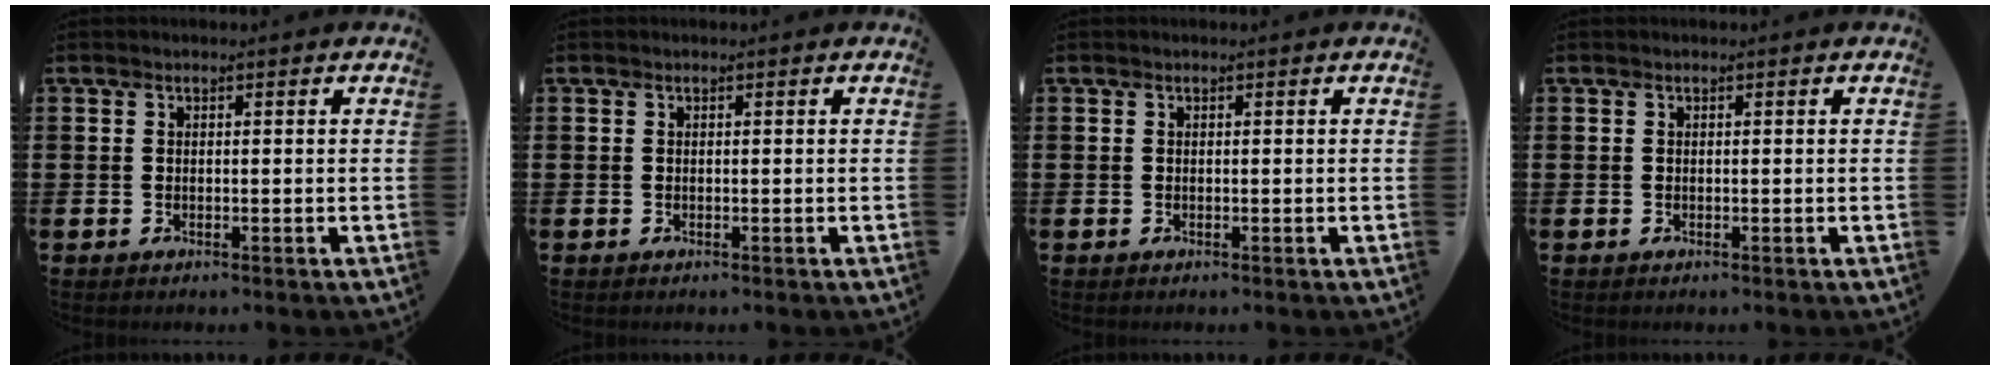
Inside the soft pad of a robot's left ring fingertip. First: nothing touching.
{"total": 0.0}
{"total": 0.0}
{"total": 0.0}